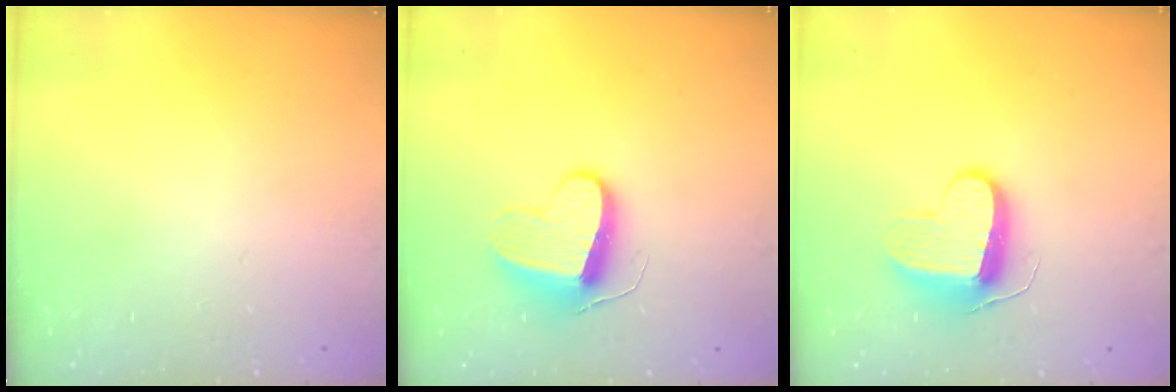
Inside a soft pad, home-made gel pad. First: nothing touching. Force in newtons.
{"total": 10.0, "press": 10.0, "slide": 0.6}
{"total": 9.9, "press": 9.9, "slide": 0.2}